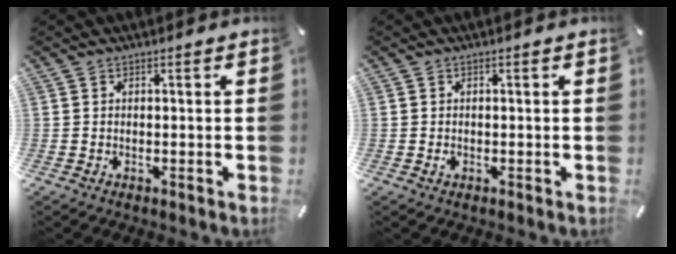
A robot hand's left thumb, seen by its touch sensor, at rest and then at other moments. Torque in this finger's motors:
{"motor_torque": [0.22, 0.43, -0.16, -0.08, 0.01]}